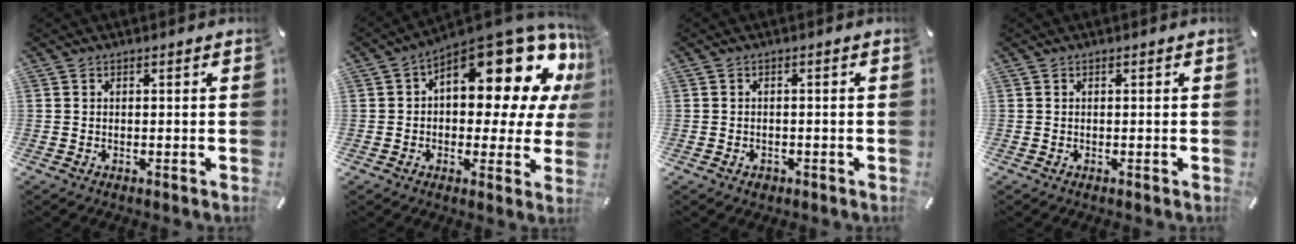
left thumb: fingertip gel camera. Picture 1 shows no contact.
{"total": 19.1, "force": [10.1, 8.8, 13.6], "torque": [-0.161, -0.095, 0.160]}
{"total": 1.8, "force": [-0.9, 1.2, 0.9], "torque": [-0.018, 0.004, -0.018]}
{"total": 0.0}